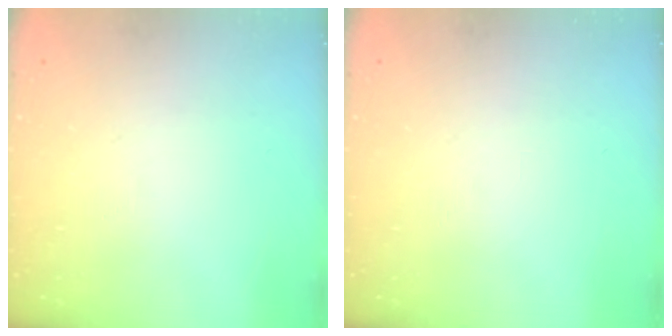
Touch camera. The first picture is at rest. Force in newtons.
{"total": 0.0}